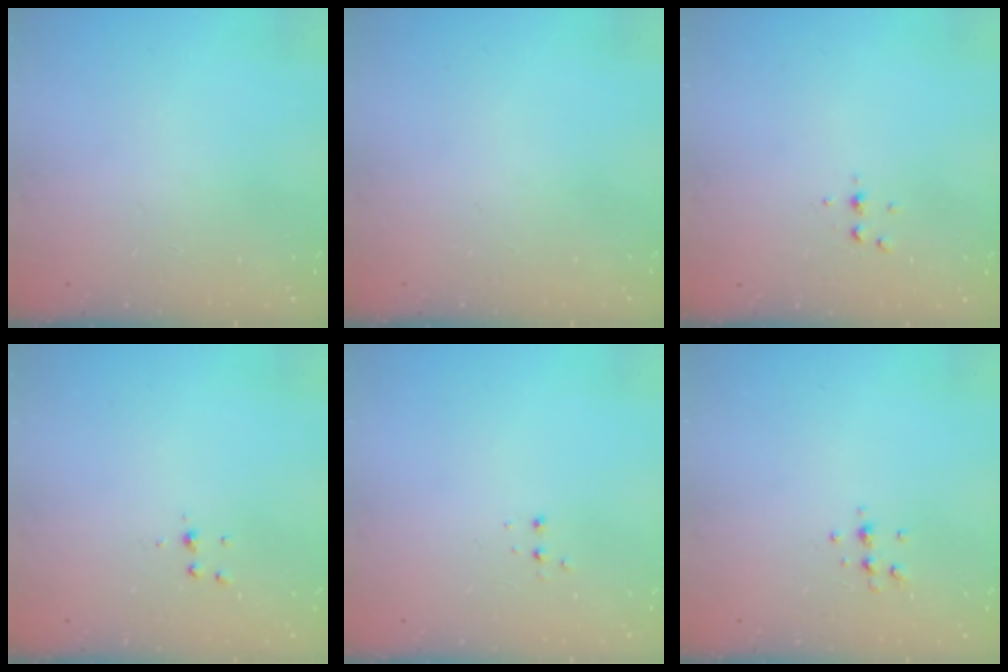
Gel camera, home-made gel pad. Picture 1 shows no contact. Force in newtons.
{"total": 0.0}
{"total": 2.6, "press": 2.6, "slide": 0.3}
{"total": 3.9, "press": 3.9, "slide": 0.4}
{"total": 2.7, "press": 2.7, "slide": 0.5}
{"total": 5.4, "press": 5.3, "slide": 1.1}